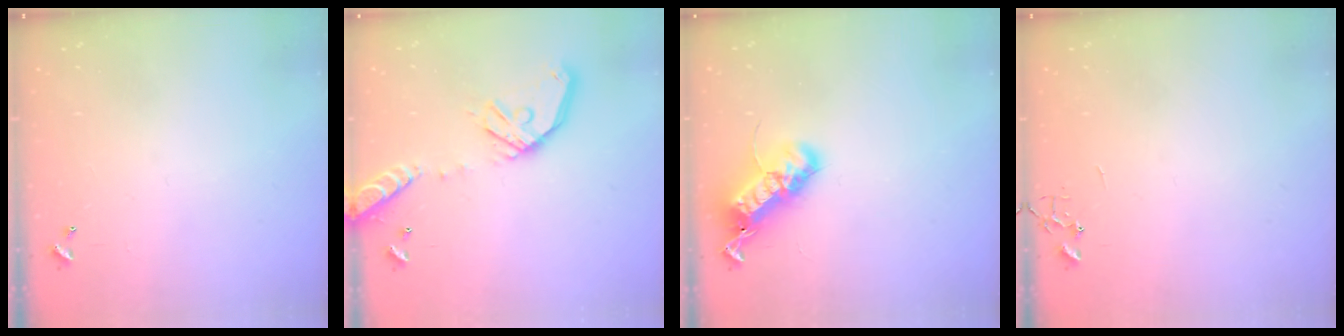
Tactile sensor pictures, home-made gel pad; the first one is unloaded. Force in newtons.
{"total": 15.4, "press": 15.1, "slide": 2.8}
{"total": 21.0, "press": 21.0, "slide": 0.4}
{"total": 0.0}